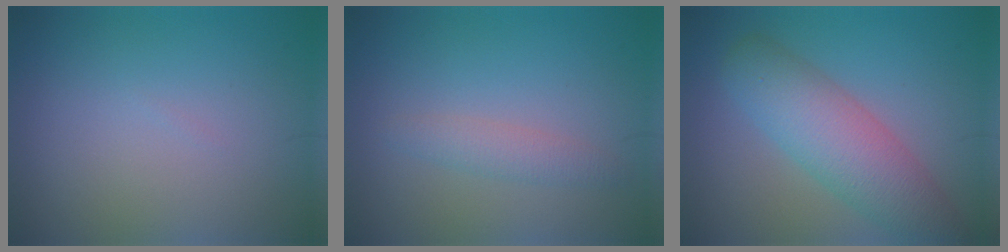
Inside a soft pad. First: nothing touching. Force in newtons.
{"total": 1.8, "press": 1.8, "slide": 0.1}
{"total": 6.4, "press": 6.4, "slide": 0.3}